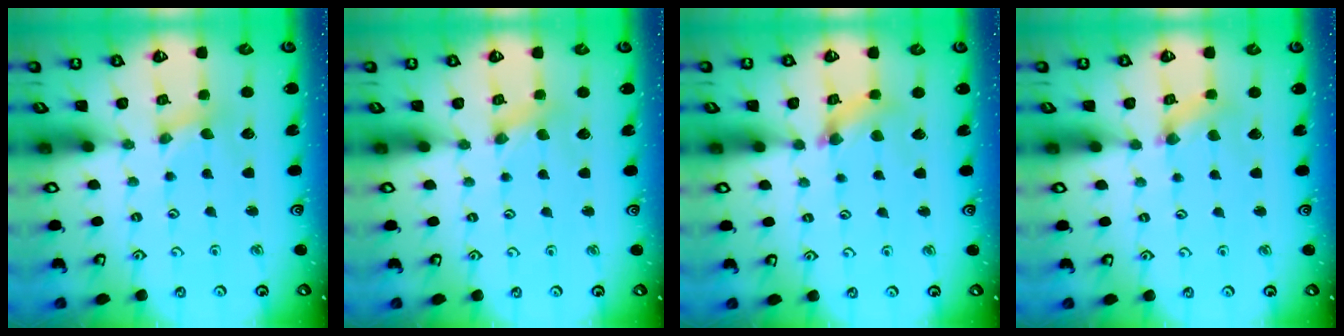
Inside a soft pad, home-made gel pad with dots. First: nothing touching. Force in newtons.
{"total": 0.8, "press": 0.8, "slide": 0.2}
{"total": 5.0, "press": 5.0, "slide": 0.5}
{"total": 1.4, "press": 1.4, "slide": 0.3}